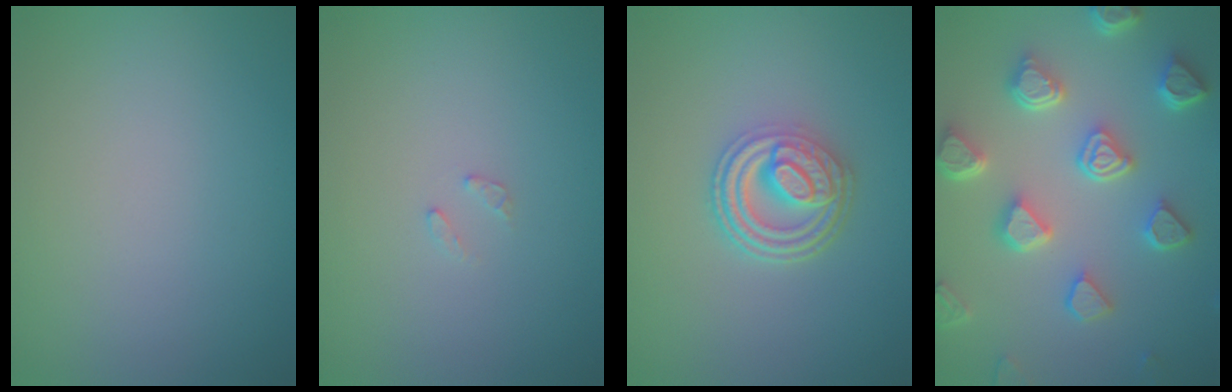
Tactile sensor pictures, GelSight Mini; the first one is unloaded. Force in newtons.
{"total": 0.8, "press": 0.7, "slide": 0.1}
{"total": 4.6, "press": 3.6, "slide": 3.0}
{"total": 6.6, "press": 5.3, "slide": 4.0}